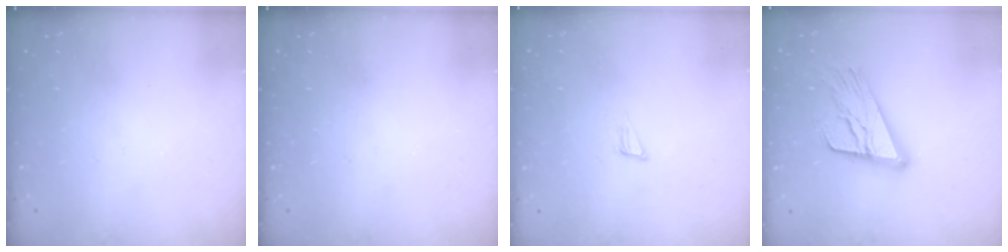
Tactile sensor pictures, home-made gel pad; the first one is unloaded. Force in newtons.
{"total": 0.0}
{"total": 2.9, "press": 2.9, "slide": 0.2}
{"total": 16.5, "press": 16.4, "slide": 1.5}